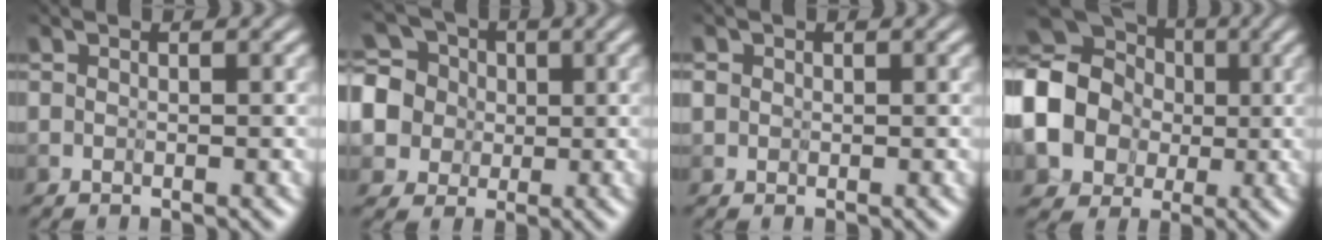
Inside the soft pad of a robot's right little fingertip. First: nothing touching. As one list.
[{"total": 6.4, "force": [1.1, 6.1, 1.8], "torque": [-0.084, 0.015, -0.002]}, {"total": 1.1, "force": [0.5, 1.0, 0.3], "torque": [-0.013, 0.007, -0.004]}, {"total": 11.3, "force": [0.0, 9.7, 5.8], "torque": [-0.150, -0.009, -0.030]}]